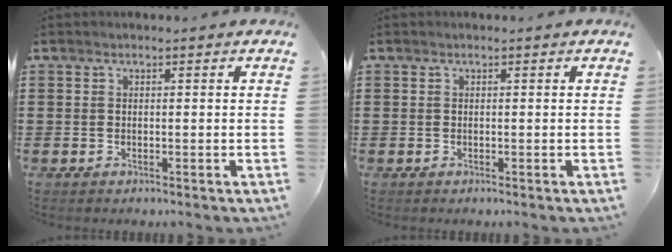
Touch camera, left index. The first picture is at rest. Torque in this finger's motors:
{"motor_torque": [-0.04, -0.03, 0.00, 0.00]}